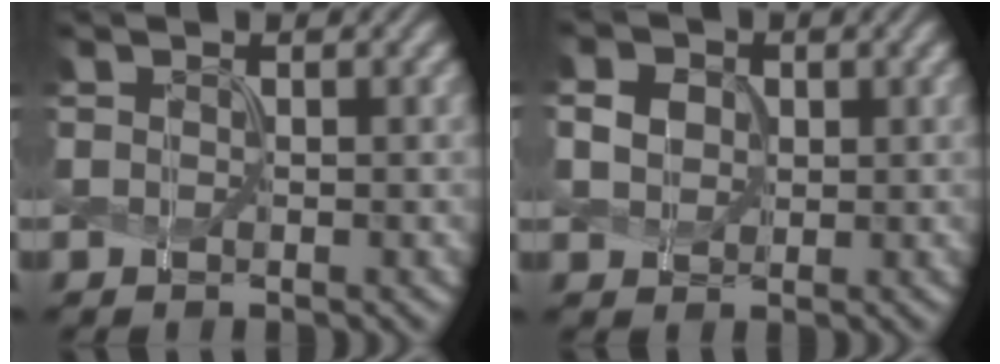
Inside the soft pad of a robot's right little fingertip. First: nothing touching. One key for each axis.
{"total": 2.6, "fx": 0.5, "fy": 2.2, "fz": 1.2, "tx": -0.039, "ty": 0.012, "tz": 0.004}